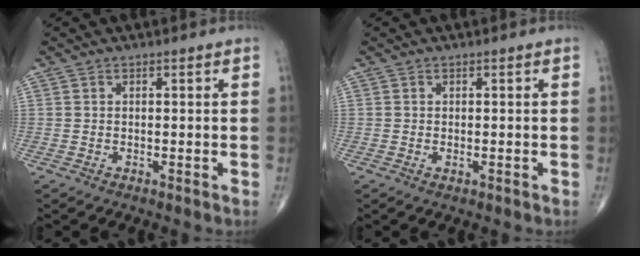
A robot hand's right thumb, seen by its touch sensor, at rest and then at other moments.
{"total": 0.5, "force": [-0.1, 0.3, 0.4], "torque": [-0.003, -0.001, 0.000]}